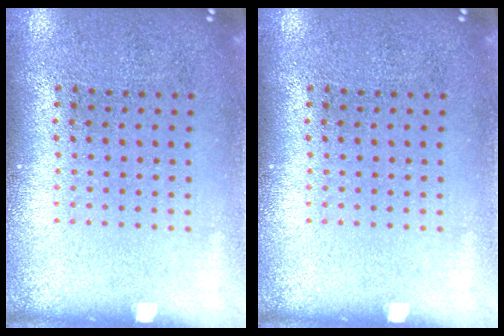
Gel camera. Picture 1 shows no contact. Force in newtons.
{"total": 0.0}